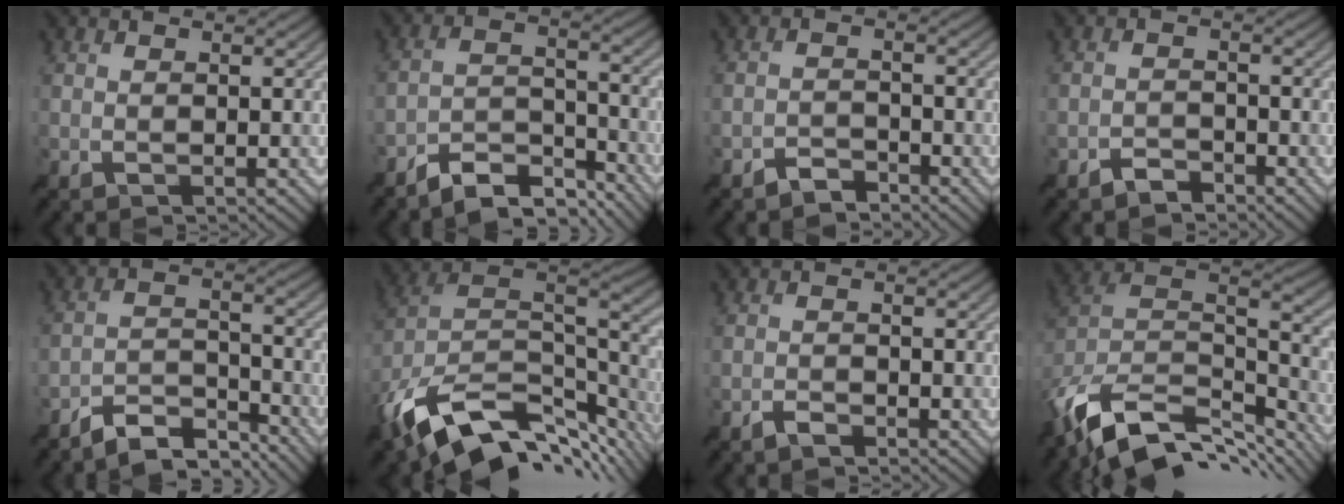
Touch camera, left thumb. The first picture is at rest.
{"total": 7.8, "force": [-7.0, 2.2, 2.7], "torque": [-0.044, 0.002, -0.132]}
{"total": 2.6, "force": [-2.4, 0.8, 0.5], "torque": [-0.001, 0.003, -0.052]}
{"total": 2.2, "force": [-2.0, 0.7, 0.4], "torque": [0.000, 0.003, -0.043]}
{"total": 7.0, "force": [-6.4, 1.8, 2.2], "torque": [-0.037, -0.002, -0.120]}
{"total": 15.7, "force": [-7.3, 8.3, 11.1], "torque": [-0.244, -0.025, -0.116]}
{"total": 1.5, "force": [-1.4, 0.3, 0.4], "torque": [-0.005, 0.000, -0.030]}
{"total": 13.8, "force": [-8.4, 7.3, 8.2], "torque": [-0.197, -0.026, -0.130]}